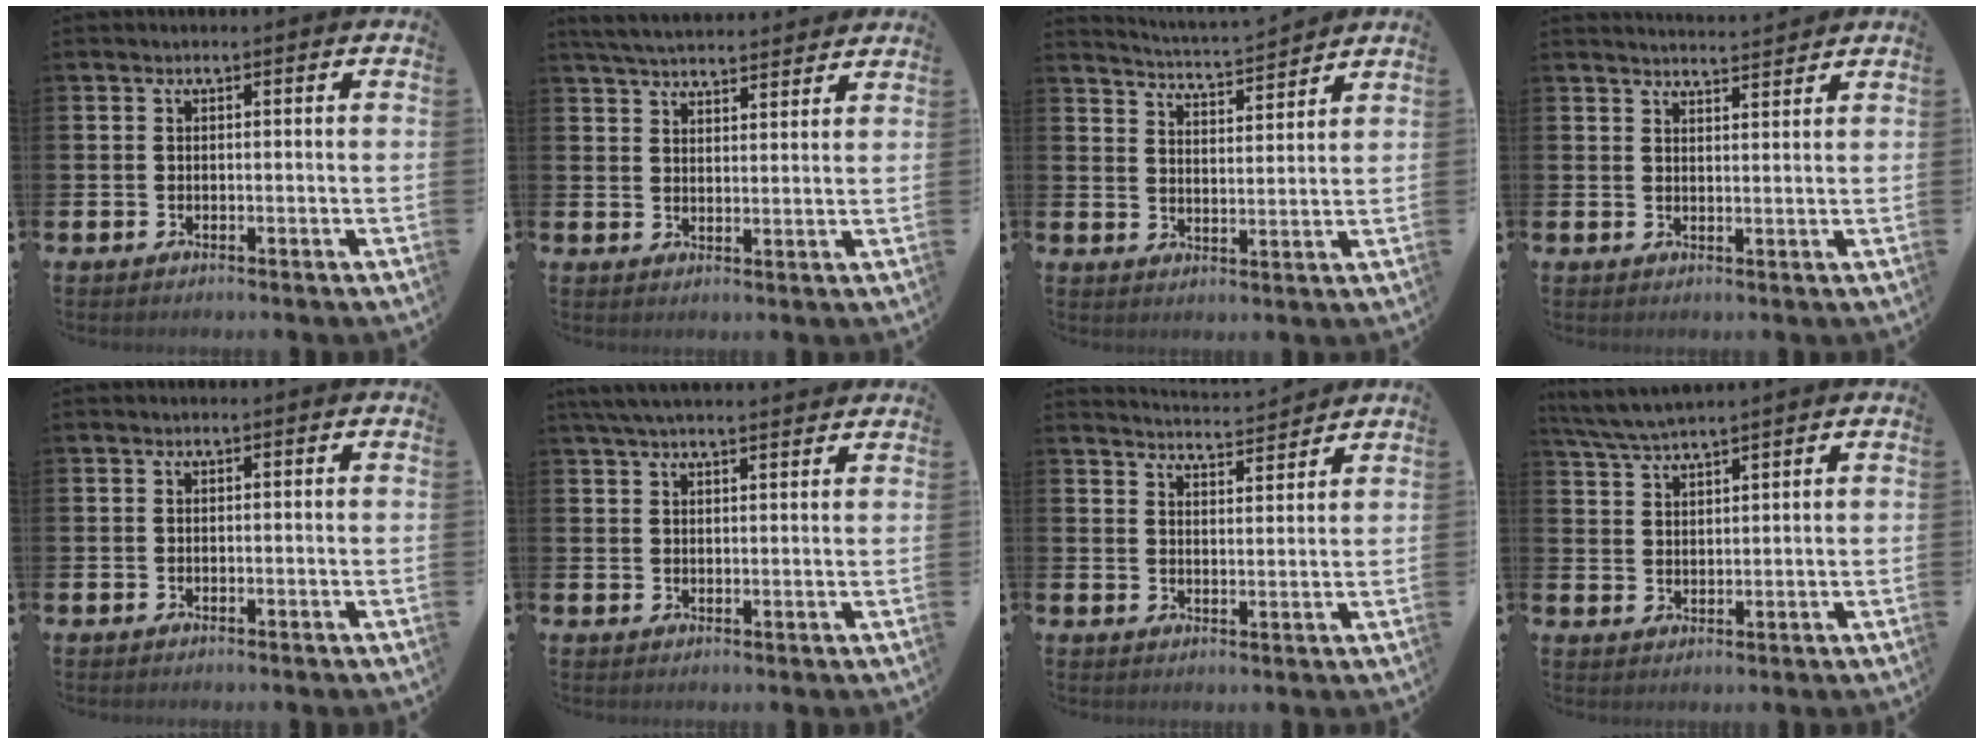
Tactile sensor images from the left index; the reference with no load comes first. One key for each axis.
{"total": 4.9, "fx": 4.8, "fy": 0.5, "fz": 0.6, "tx": -0.031, "ty": -0.021, "tz": 0.089}
{"total": 4.7, "fx": 4.7, "fy": -0.5, "fz": 0.2, "tx": -0.023, "ty": -0.037, "tz": 0.080}
{"total": 3.4, "fx": 3.3, "fy": -0.1, "fz": 0.0, "tx": -0.003, "ty": -0.021, "tz": 0.060}
{"total": 0.0}
{"total": 4.4, "fx": 4.1, "fy": 0.5, "fz": 1.4, "tx": -0.043, "ty": -0.006, "tz": 0.077}
{"total": 4.2, "fx": 4.2, "fy": -0.2, "fz": 0.0, "tx": -0.005, "ty": -0.033, "tz": 0.072}
{"total": 4.5, "fx": 4.4, "fy": 0.0, "fz": 1.2, "tx": -0.042, "ty": -0.016, "tz": 0.080}